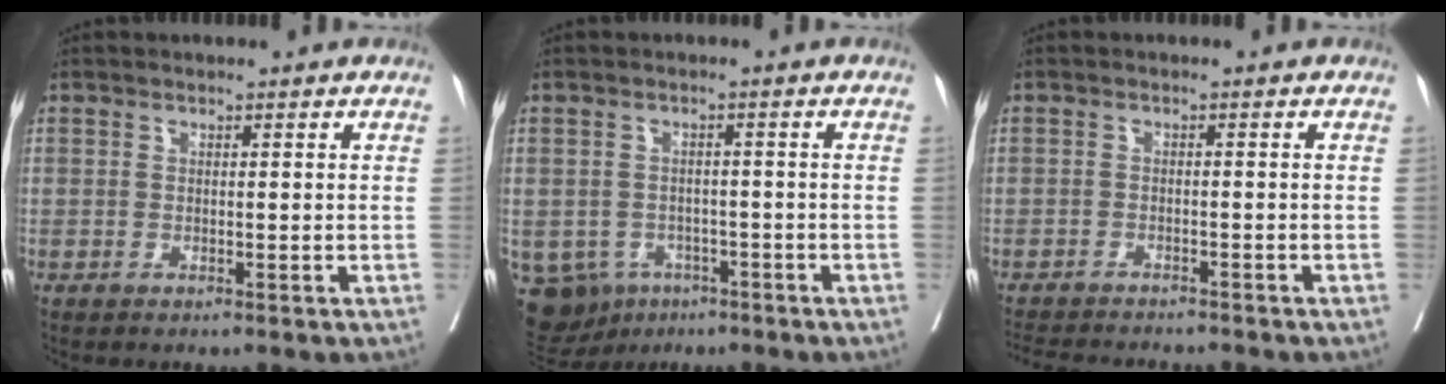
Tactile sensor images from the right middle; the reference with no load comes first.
{"total": 10.0, "force": [-4.9, 8.2, 3.2], "torque": [-0.085, 0.002, -0.059]}
{"total": 8.5, "force": [-8.0, 0.3, 2.8], "torque": [-0.036, -0.008, -0.114]}